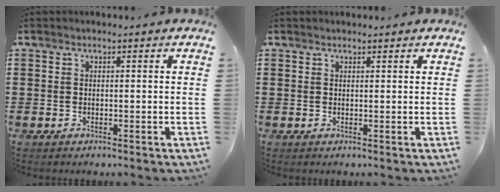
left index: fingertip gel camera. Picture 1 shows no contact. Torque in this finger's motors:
{"motor_torque": [1.41, -0.73, 0.05, -0.01]}